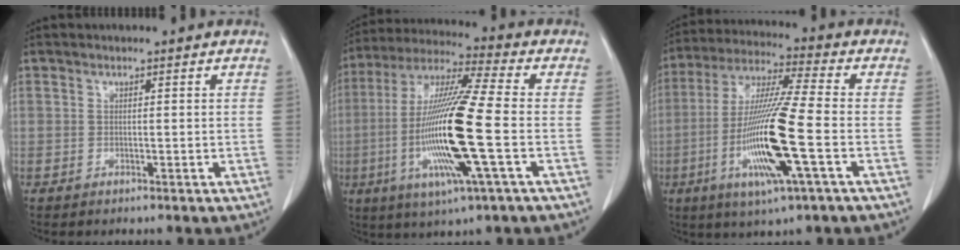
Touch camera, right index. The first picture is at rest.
{"total": 18.4, "force": [-3.6, 0.4, 18.1], "torque": [-0.373, -0.012, -0.074]}
{"total": 16.3, "force": [-4.4, 0.2, 15.7], "torque": [-0.321, -0.017, -0.087]}